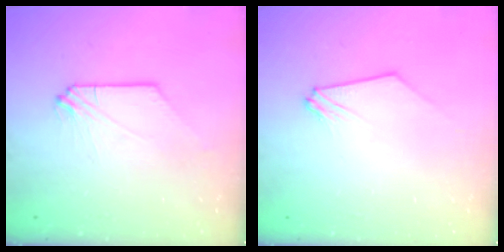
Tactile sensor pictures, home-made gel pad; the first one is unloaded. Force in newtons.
{"total": 0.0}